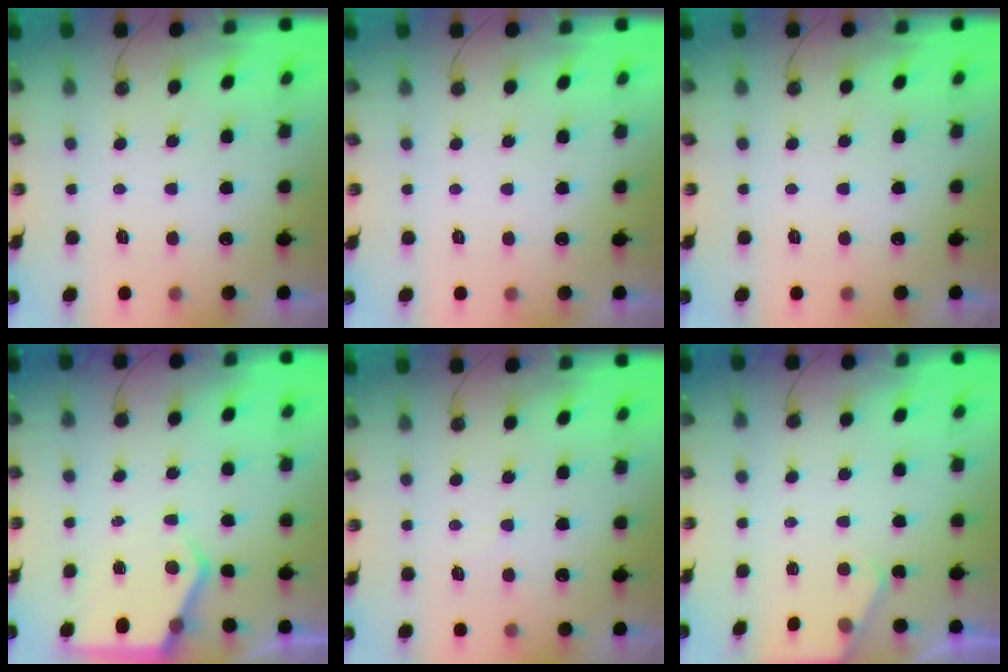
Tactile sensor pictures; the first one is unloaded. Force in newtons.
{"total": 0.0}
{"total": 0.0}
{"total": 5.9, "press": 5.8, "slide": 0.6}
{"total": 2.8, "press": 2.8, "slide": 0.3}
{"total": 2.1, "press": 2.1, "slide": 0.4}